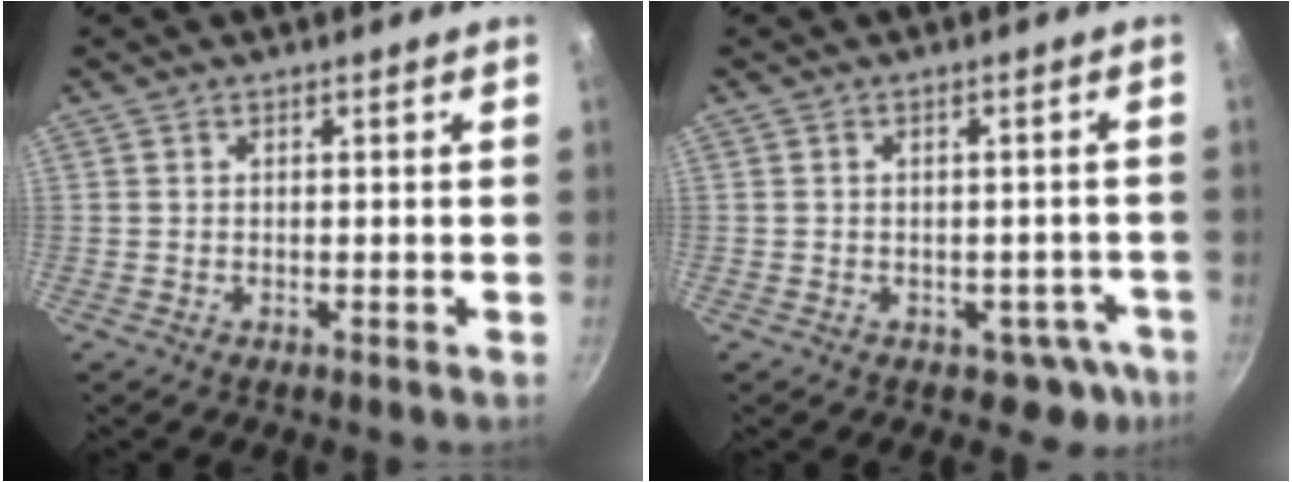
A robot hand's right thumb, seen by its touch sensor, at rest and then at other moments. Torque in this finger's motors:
{"motor_torque": [-0.26, 0.02, -0.28, 0.09, -0.03]}